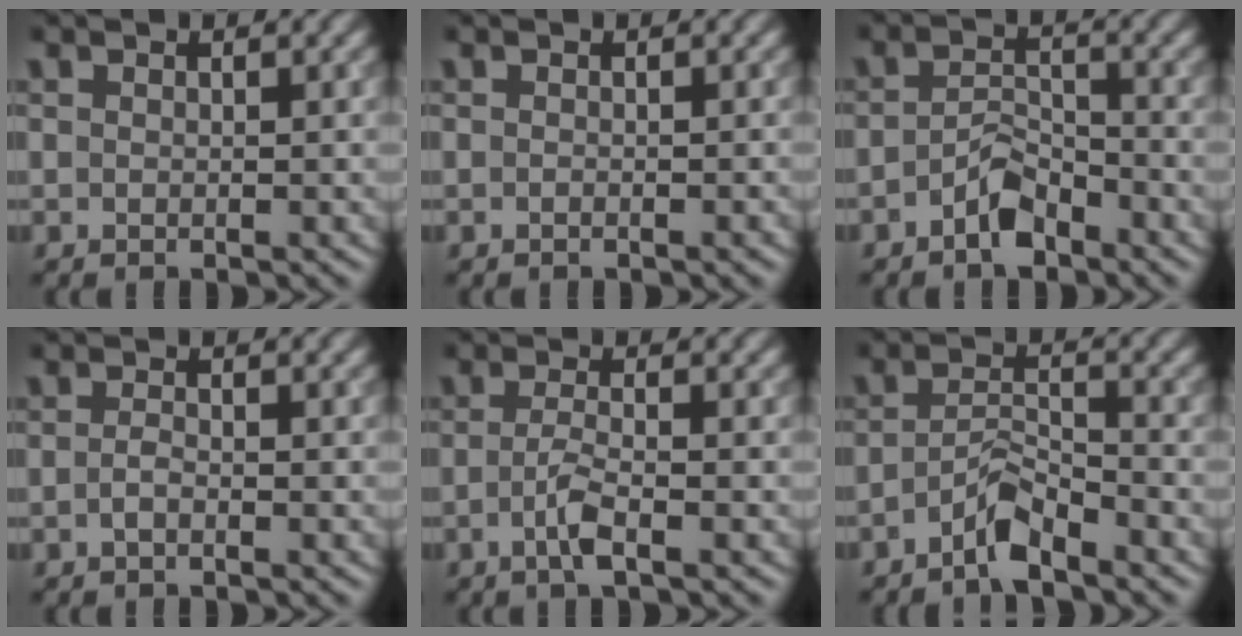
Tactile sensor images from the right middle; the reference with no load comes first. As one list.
[{"total": 0.5, "force": [-0.4, 0.1, 0.4], "torque": [-0.004, 0.000, -0.005]}, {"total": 3.0, "force": [-2.0, 1.3, 1.8], "torque": [-0.030, 0.008, -0.040]}, {"total": 0.9, "force": [-0.4, 0.3, 0.8], "torque": [-0.018, -0.001, -0.009]}, {"total": 2.3, "force": [-0.9, 0.5, 2.1], "torque": [-0.043, 0.000, -0.022]}, {"total": 2.8, "force": [-2.1, 0.6, 1.8], "torque": [-0.034, 0.009, -0.045]}]